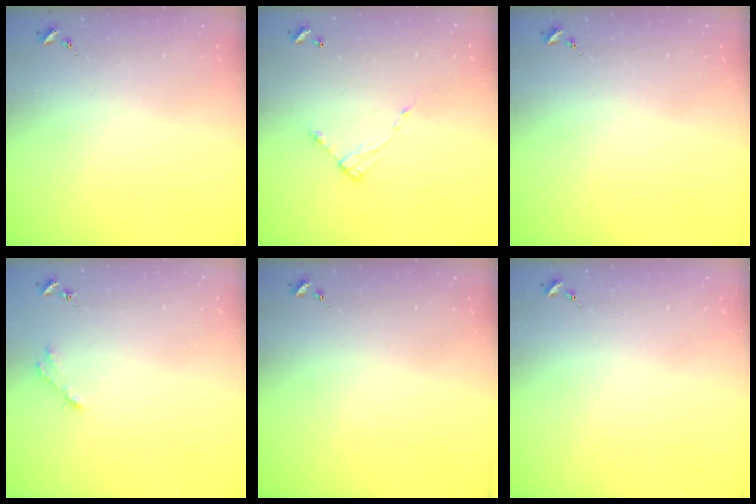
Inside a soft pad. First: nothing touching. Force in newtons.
{"total": 6.0, "press": 6.0, "slide": 0.4}
{"total": 0.0}
{"total": 2.8, "press": 2.8, "slide": 0.4}
{"total": 0.0}
{"total": 0.0}